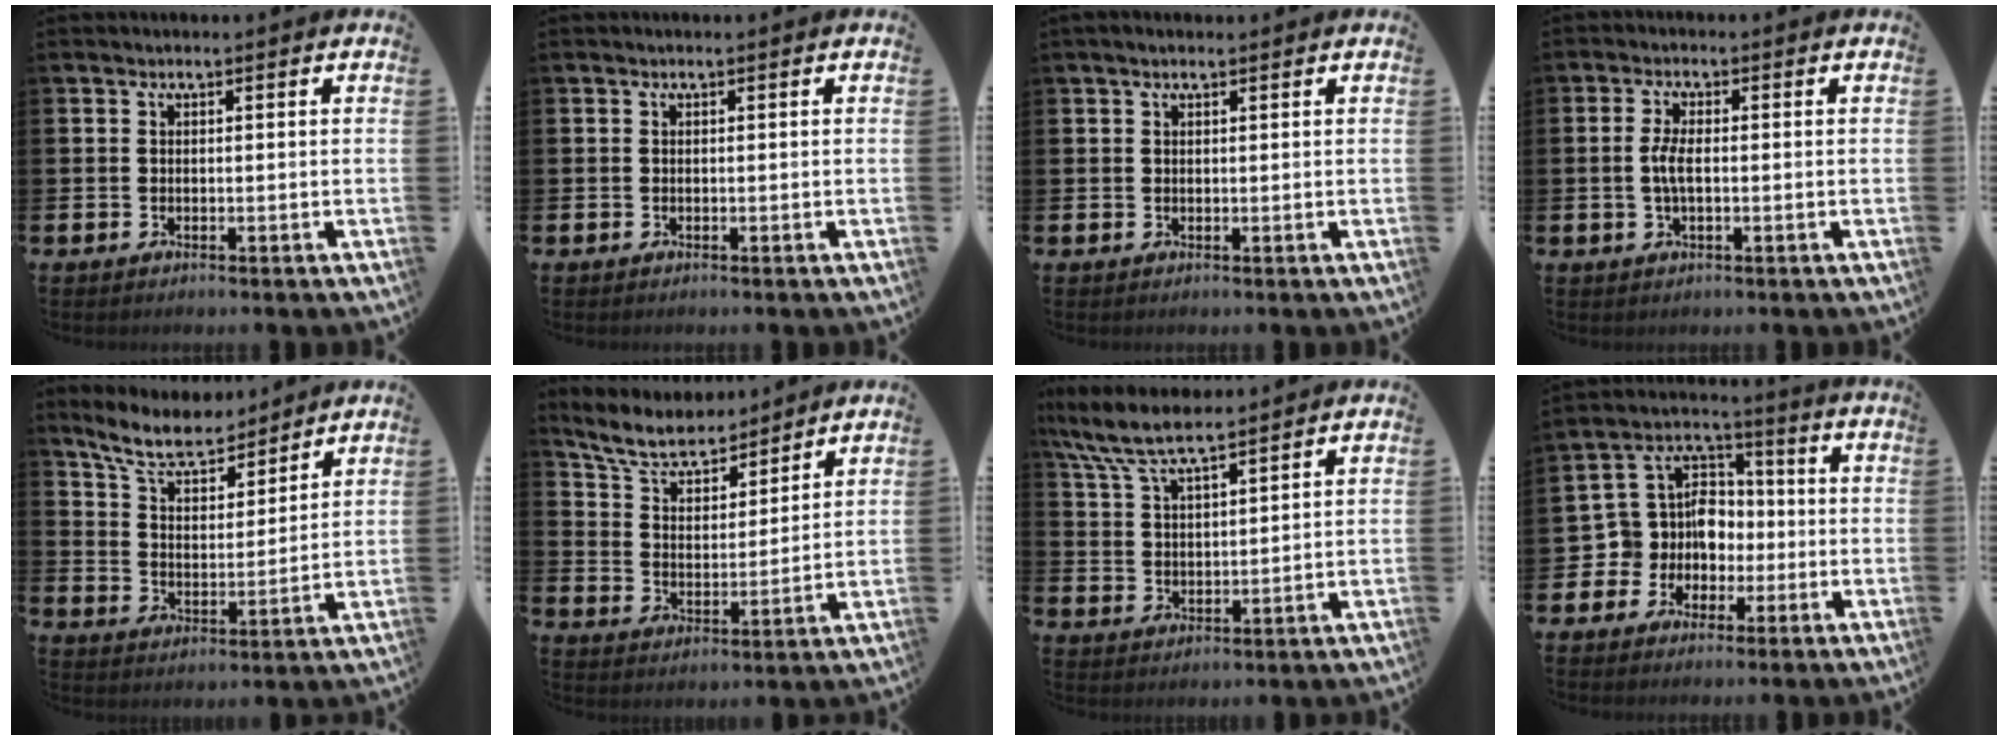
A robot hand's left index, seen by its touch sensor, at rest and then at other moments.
{"total": 0.0}
{"total": 1.2, "force": [0.9, 0.4, 0.6], "torque": [-0.001, 0.000, 0.013]}
{"total": 3.1, "force": [0.0, 1.2, 2.9], "torque": [-0.059, -0.001, -0.005]}
{"total": 7.9, "force": [7.2, 2.0, 2.5], "torque": [-0.082, -0.039, 0.130]}
{"total": 7.2, "force": [6.7, 2.0, 1.9], "torque": [-0.071, -0.043, 0.117]}
{"total": 7.9, "force": [7.1, 1.2, 3.0], "torque": [-0.086, -0.027, 0.128]}
{"total": 8.3, "force": [-1.6, 7.8, 2.4], "torque": [-0.096, 0.002, -0.034]}